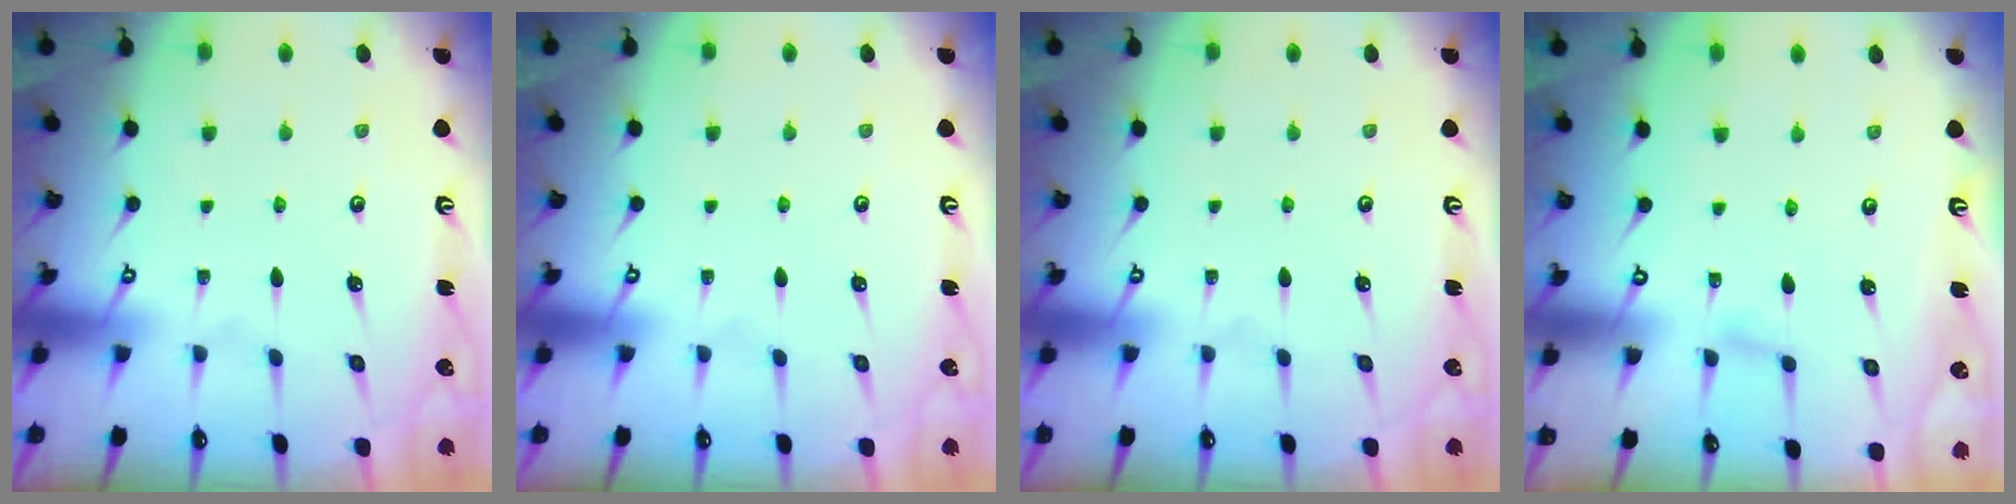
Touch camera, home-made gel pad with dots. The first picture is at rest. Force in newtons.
{"total": 0.0}
{"total": 0.0}
{"total": 2.3, "press": 2.3, "slide": 0.3}